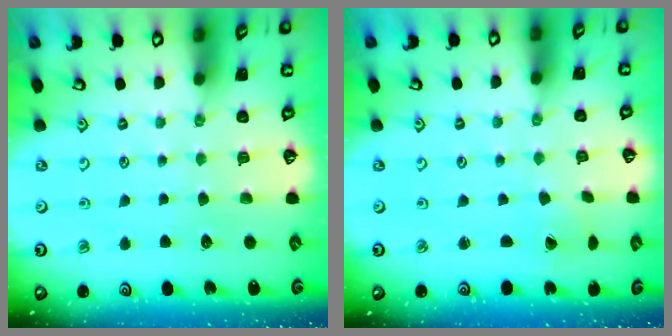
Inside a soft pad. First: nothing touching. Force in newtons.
{"total": 0.6, "press": 0.3, "slide": 0.5}